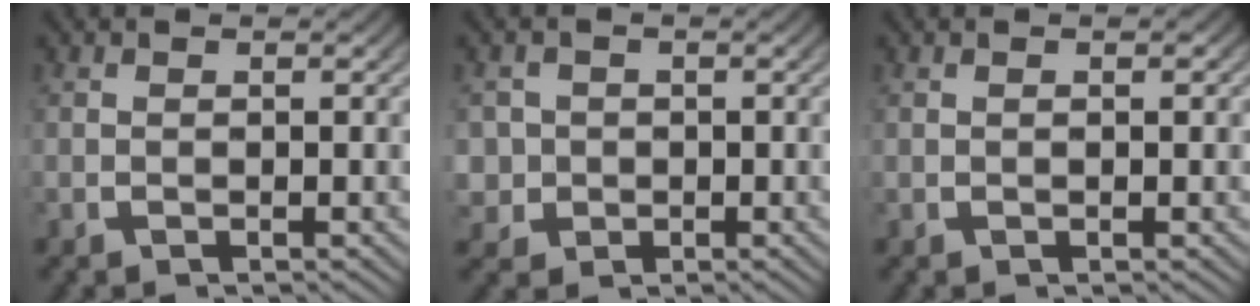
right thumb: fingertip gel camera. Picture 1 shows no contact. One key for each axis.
{"total": 4.4, "fx": -0.6, "fy": 4.1, "fz": 1.4, "tx": -0.035, "ty": -0.022, "tz": -0.003}
{"total": 0.5, "fx": 0.2, "fy": 0.1, "fz": 0.5, "tx": -0.005, "ty": -0.001, "tz": 0.004}